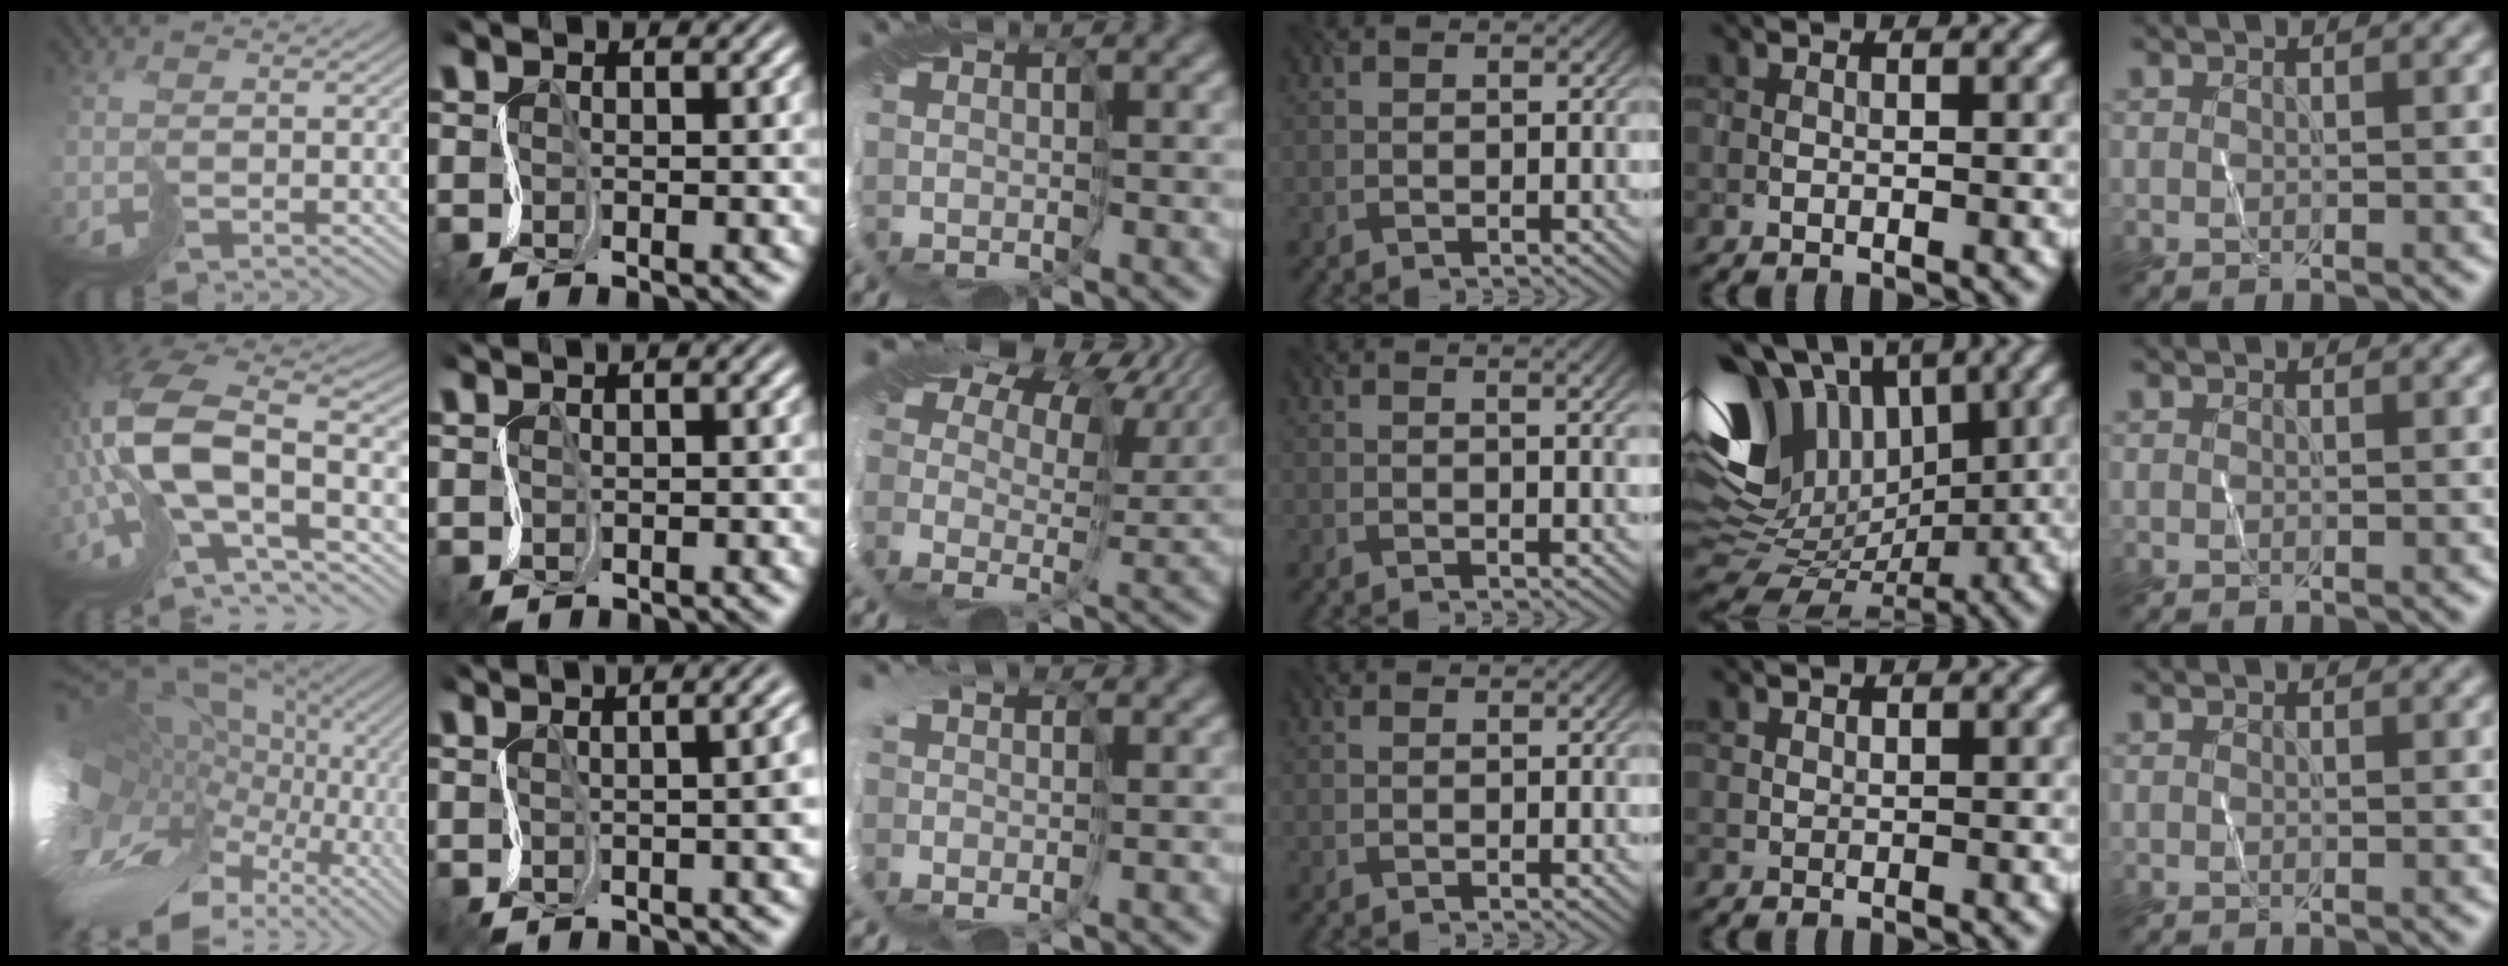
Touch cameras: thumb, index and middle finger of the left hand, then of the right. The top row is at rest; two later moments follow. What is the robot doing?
{"motion": "cut", "object": "receipt paper"}